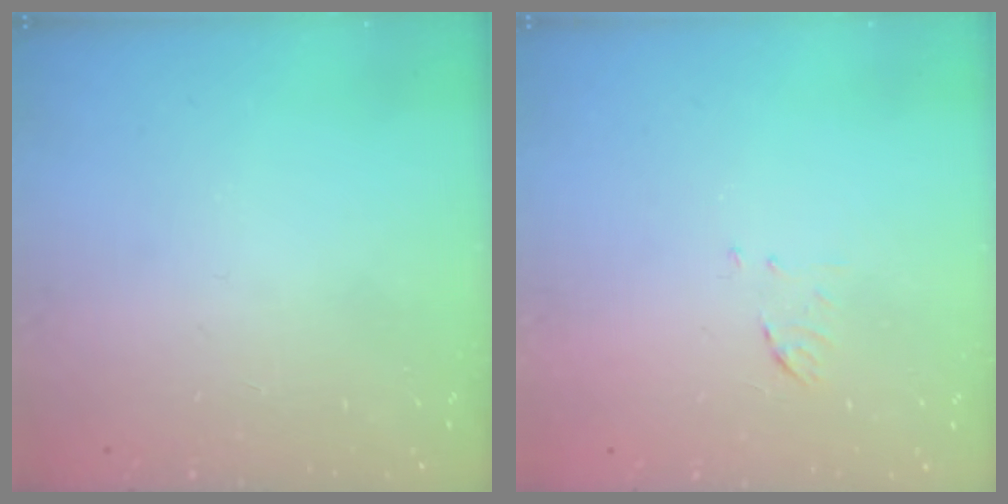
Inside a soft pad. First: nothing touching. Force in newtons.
{"total": 5.4, "press": 5.3, "slide": 1.0}